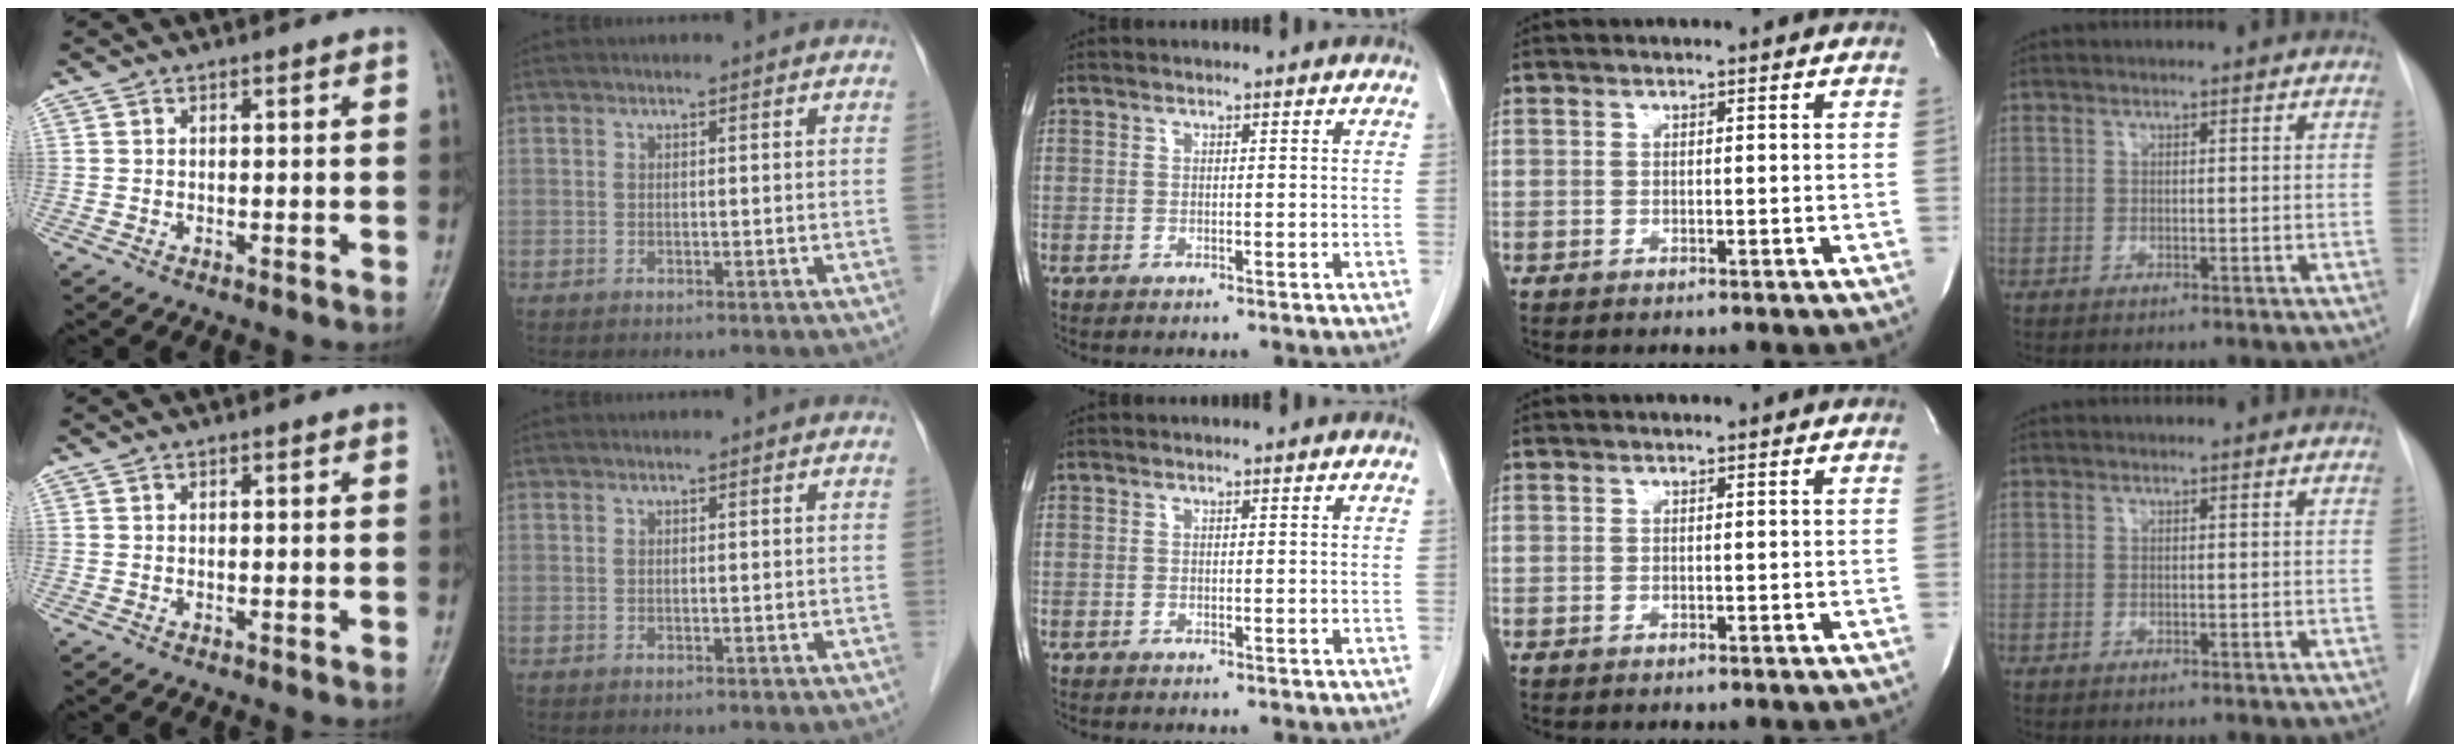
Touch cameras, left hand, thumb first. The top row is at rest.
{}